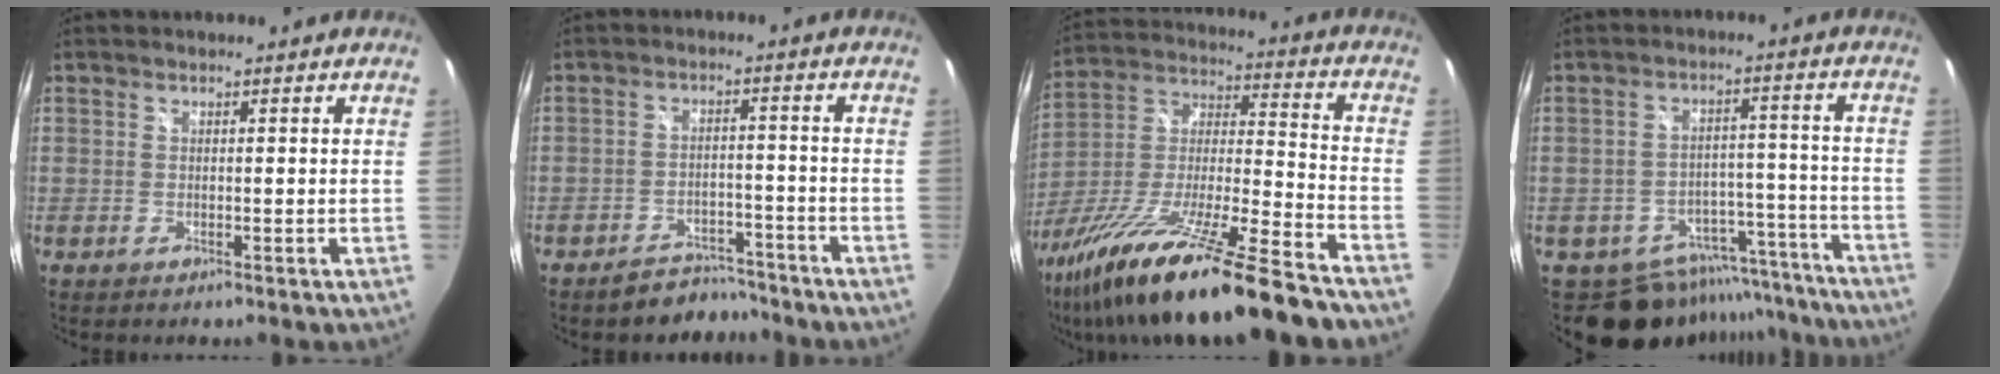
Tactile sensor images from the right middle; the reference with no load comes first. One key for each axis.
{"total": 6.6, "fx": -6.0, "fy": 2.7, "fz": 0.7, "tx": -0.022, "ty": 0.008, "tz": -0.079}
{"total": 27.4, "fx": -19.8, "fy": 3.0, "fz": 18.7, "tx": -0.333, "ty": -0.051, "tz": -0.331}
{"total": 16.0, "fx": -13.4, "fy": 7.7, "fz": 4.0, "tx": -0.072, "ty": 0.035, "tz": -0.168}